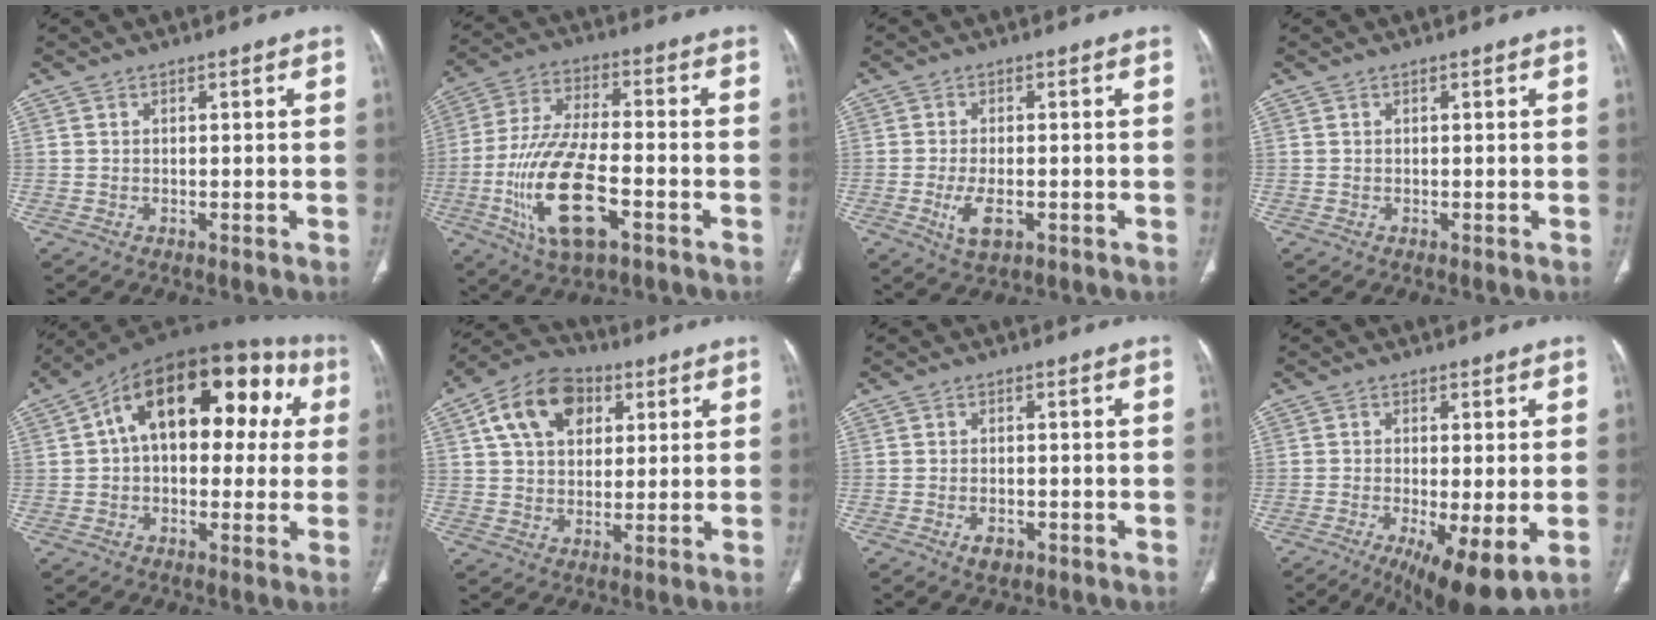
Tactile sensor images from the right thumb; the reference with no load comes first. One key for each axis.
{"total": 17.8, "fx": -6.0, "fy": 7.2, "fz": 15.2, "tx": -0.304, "ty": 0.016, "tz": -0.101}
{"total": 5.2, "fx": -1.7, "fy": 2.5, "fz": 4.3, "tx": -0.083, "ty": -0.001, "tz": -0.024}
{"total": 0.0}
{"total": 21.7, "fx": 4.9, "fy": 12.1, "fz": 17.3, "tx": -0.218, "ty": 0.056, "tz": 0.063}
{"total": 13.5, "fx": 4.9, "fy": 9.3, "fz": 8.5, "tx": -0.125, "ty": 0.006, "tz": 0.079}
{"total": 2.7, "fx": -1.3, "fy": 1.5, "fz": 1.7, "tx": -0.028, "ty": 0.004, "tz": -0.017}
{"total": 11.6, "fx": -4.0, "fy": 3.2, "fz": 10.4, "tx": -0.169, "ty": -0.019, "tz": -0.056}